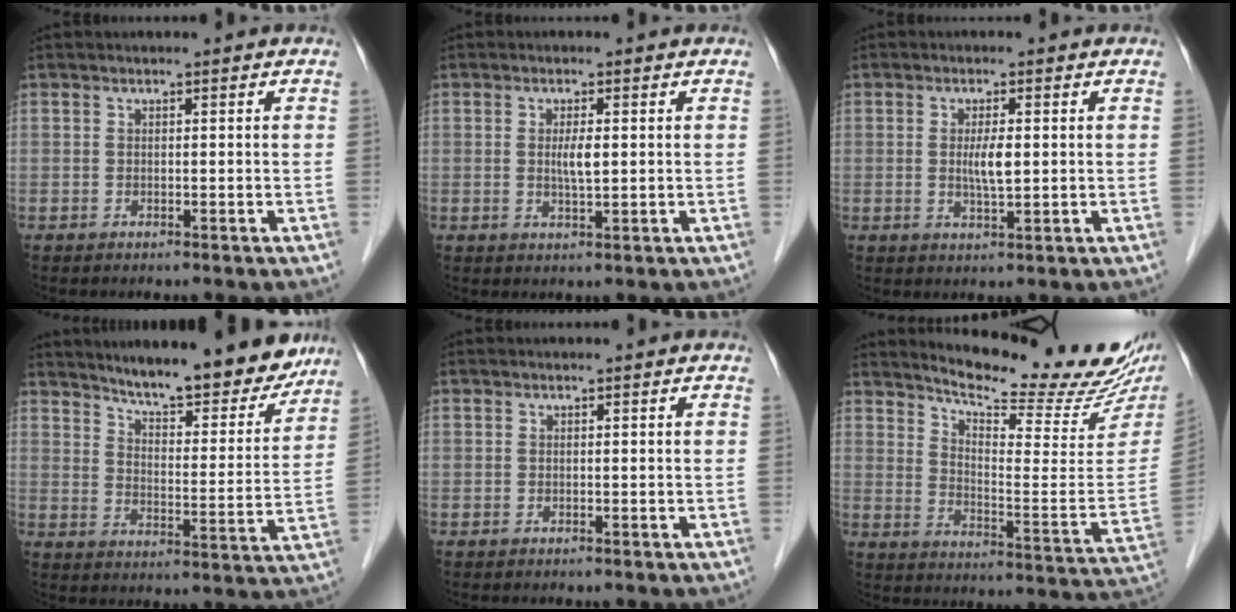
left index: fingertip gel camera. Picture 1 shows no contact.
{"total": 2.5, "force": [0.1, 0.4, 2.5], "torque": [-0.048, -0.005, 0.003]}
{"total": 3.3, "force": [0.0, 0.6, 3.3], "torque": [-0.061, -0.007, 0.002]}
{"total": 16.2, "force": [14.3, 2.7, 7.1], "torque": [-0.096, -0.026, 0.197]}
{"total": 0.0}
{"total": 19.7, "force": [17.7, 2.3, 8.2], "torque": [-0.126, -0.079, 0.231]}